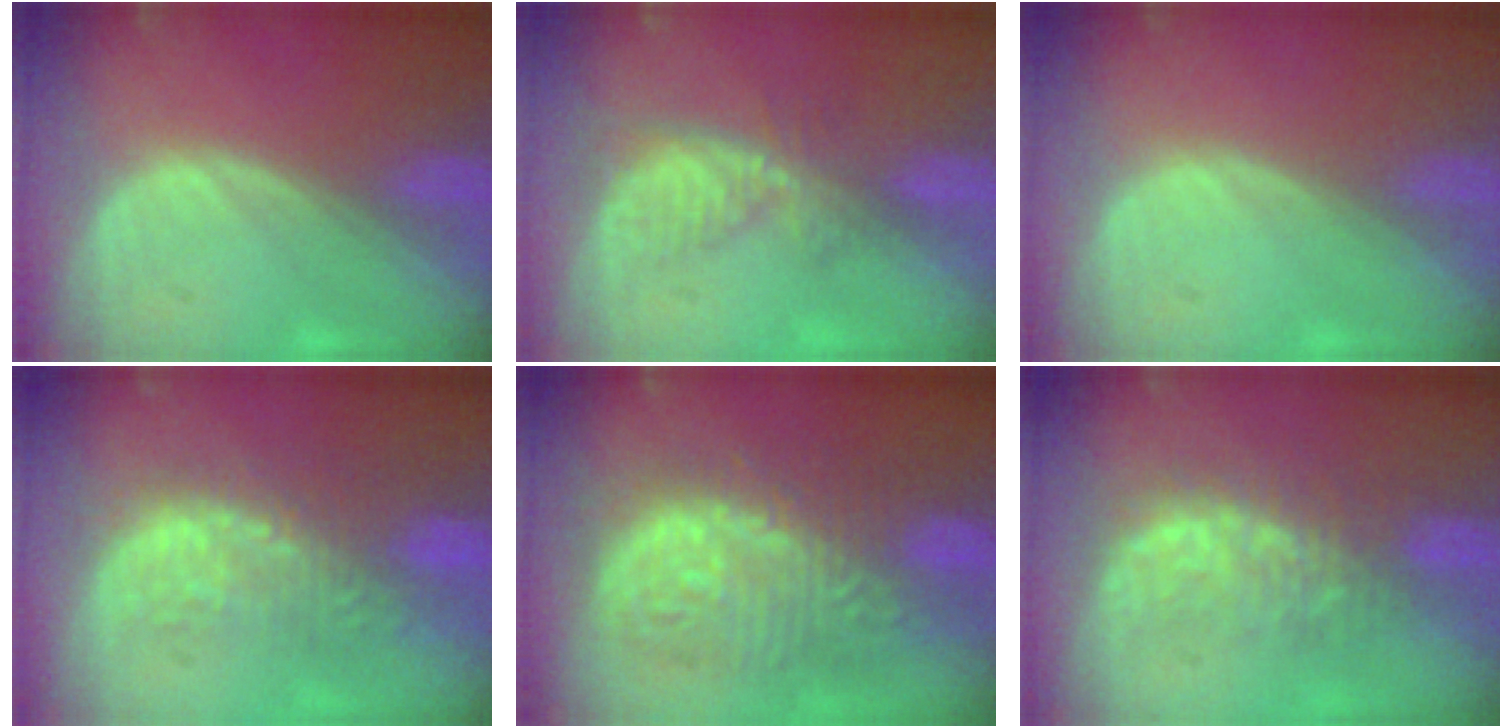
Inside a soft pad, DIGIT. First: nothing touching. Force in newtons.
{"total": 5.6, "press": 5.1, "slide": 2.4}
{"total": 0.0}
{"total": 9.8, "press": 8.8, "slide": 4.2}
{"total": 13.4, "press": 13.3, "slide": 1.2}
{"total": 7.8, "press": 7.7, "slide": 1.3}